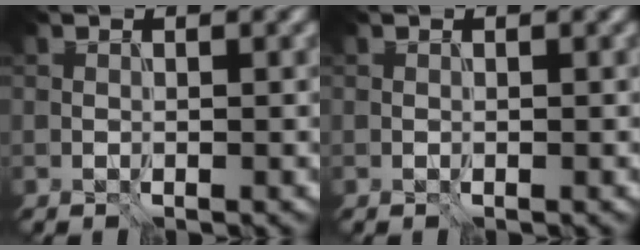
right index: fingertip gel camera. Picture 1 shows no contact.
{"total": 0.0}